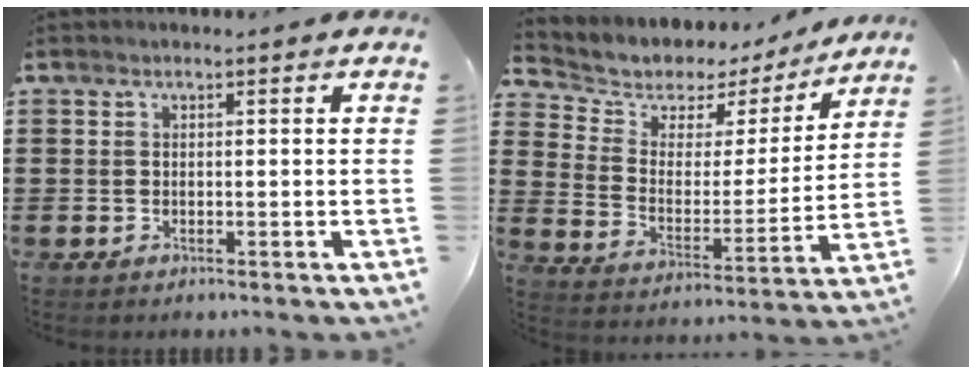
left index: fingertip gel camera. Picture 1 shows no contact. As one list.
[{"total": 5.1, "force": [4.0, 3.0, 0.6], "torque": [-0.039, -0.035, 0.061]}]